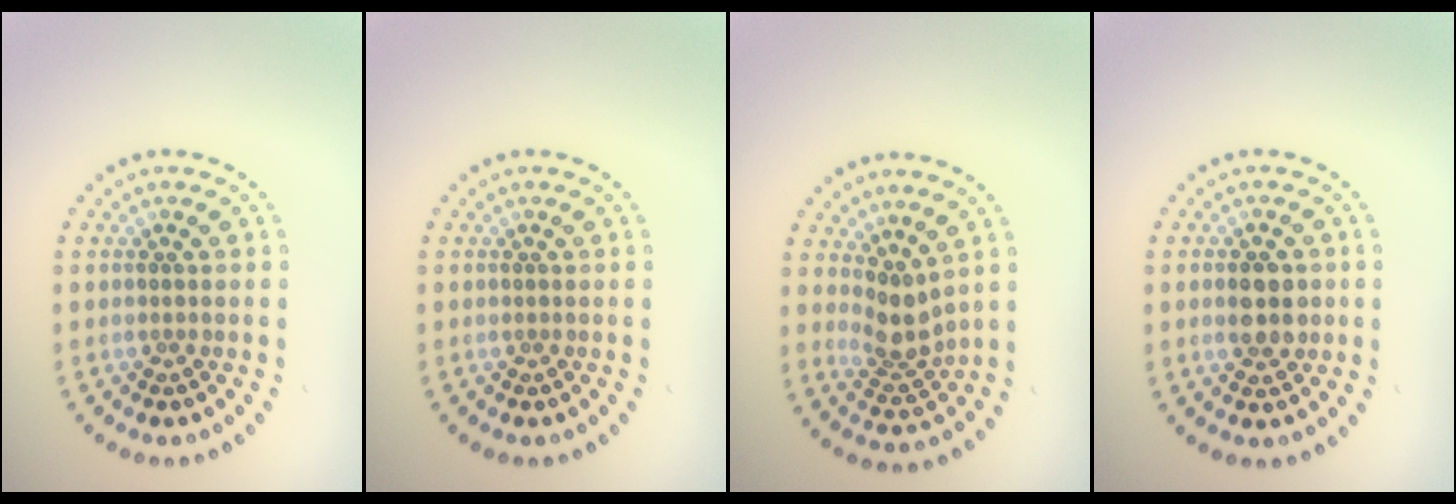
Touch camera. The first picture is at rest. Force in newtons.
{"total": 0.0}
{"total": 2.9, "press": 2.2, "slide": 1.9}
{"total": 3.2, "press": 3.2, "slide": 0.2}